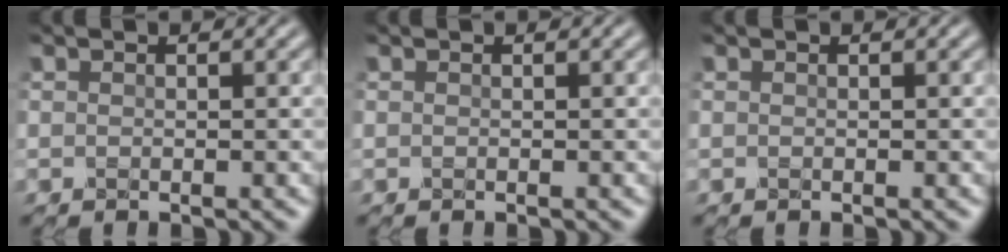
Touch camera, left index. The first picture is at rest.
{"total": 0.0}
{"total": 0.0}